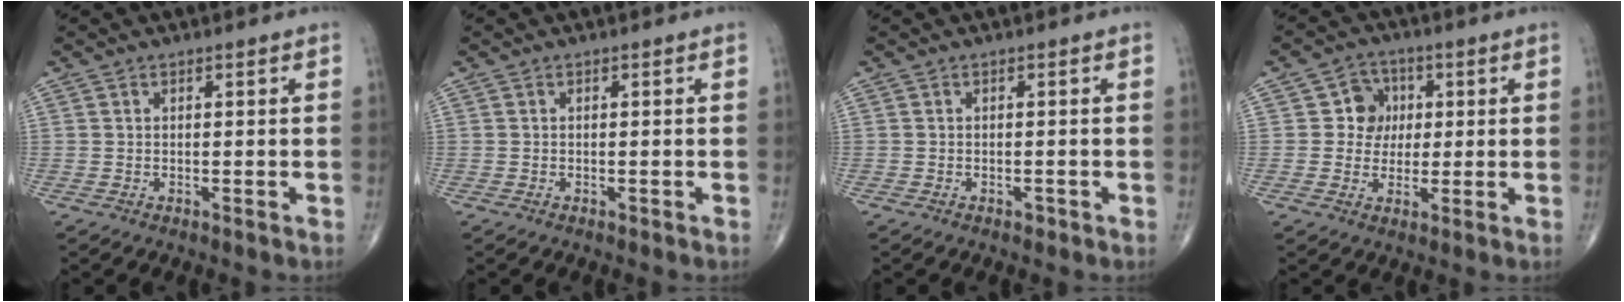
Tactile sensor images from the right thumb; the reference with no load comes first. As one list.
[{"total": 0.0}, {"total": 0.8, "force": [-0.5, 0.5, 0.3], "torque": [-0.003, 0.001, -0.010]}, {"total": 6.0, "force": [0.9, 5.6, 2.0], "torque": [0.009, 0.009, 0.008]}]